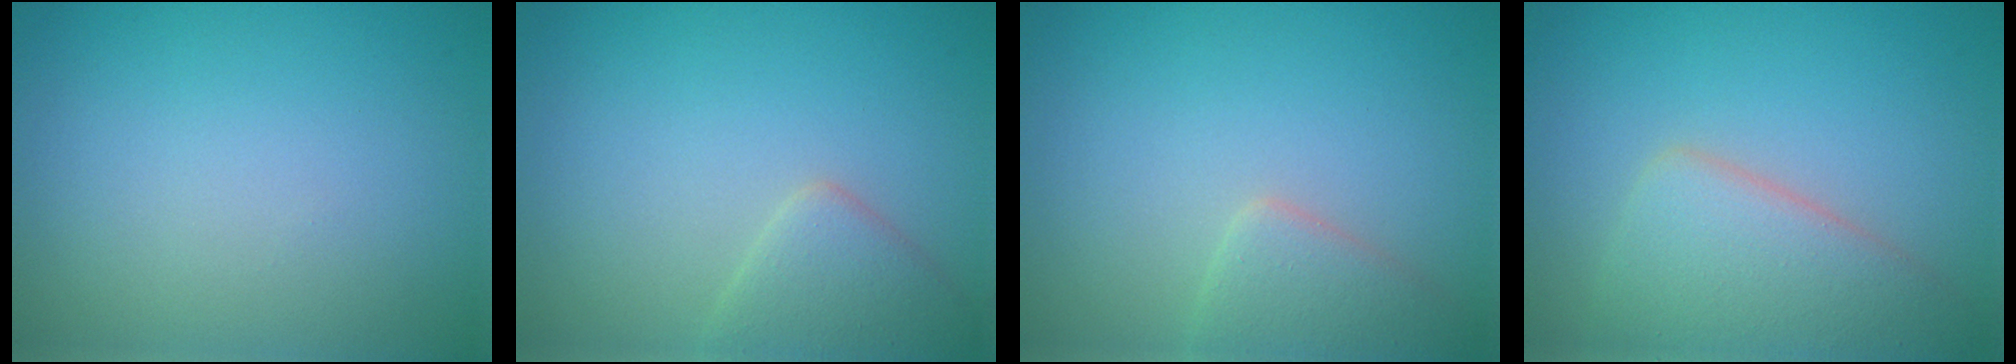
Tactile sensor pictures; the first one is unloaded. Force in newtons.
{"total": 2.9, "press": 2.9, "slide": 0.2}
{"total": 2.8, "press": 2.8, "slide": 0.2}
{"total": 5.6, "press": 5.6, "slide": 0.2}